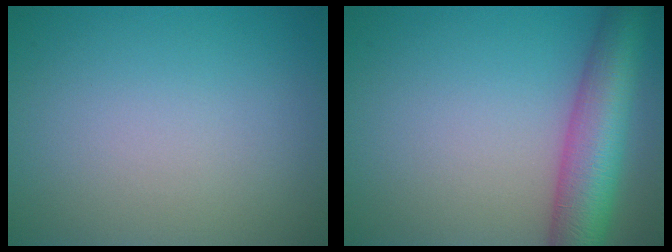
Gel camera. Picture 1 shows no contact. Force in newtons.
{"total": 8.2, "press": 8.2, "slide": 0.4}